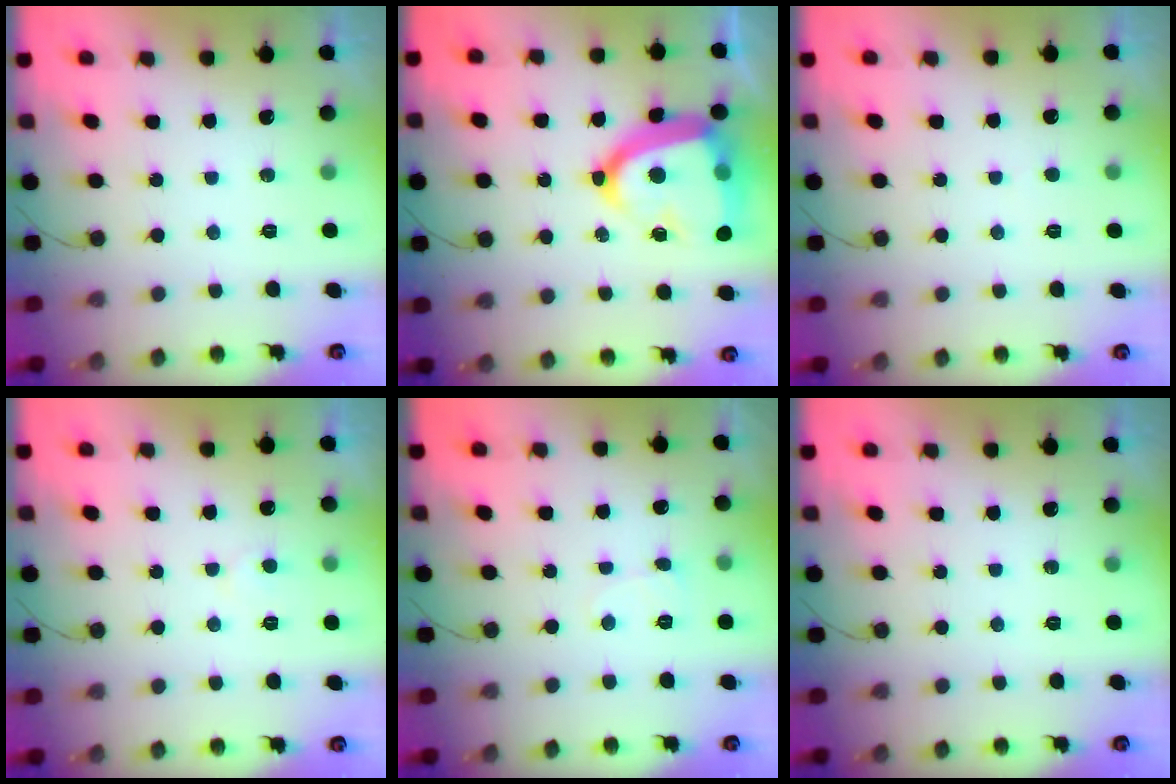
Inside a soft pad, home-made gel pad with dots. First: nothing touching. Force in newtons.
{"total": 21.2, "press": 21.1, "slide": 2.0}
{"total": 2.7, "press": 2.7, "slide": 0.3}
{"total": 3.6, "press": 3.6, "slide": 0.3}
{"total": 3.3, "press": 3.3, "slide": 0.3}
{"total": 0.0}